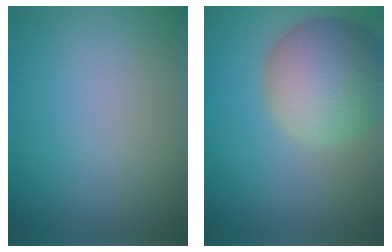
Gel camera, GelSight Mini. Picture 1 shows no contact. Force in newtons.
{"total": 8.9, "press": 8.8, "slide": 0.8}